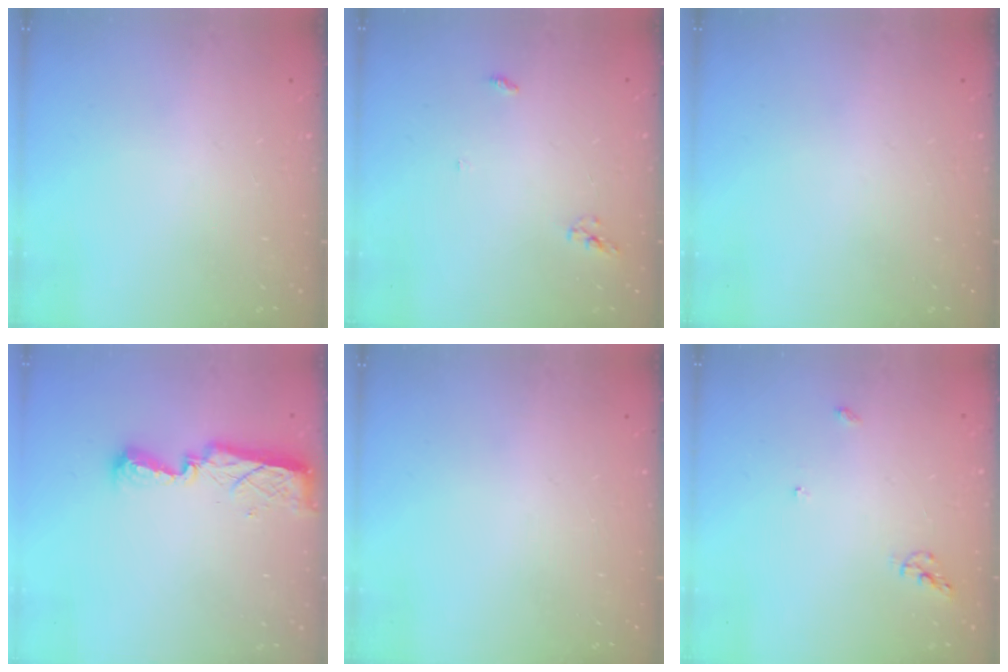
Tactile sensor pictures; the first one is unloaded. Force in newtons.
{"total": 3.8, "press": 3.8, "slide": 0.1}
{"total": 0.0}
{"total": 8.2, "press": 8.2, "slide": 0.4}
{"total": 0.0}
{"total": 5.6, "press": 5.6, "slide": 0.7}